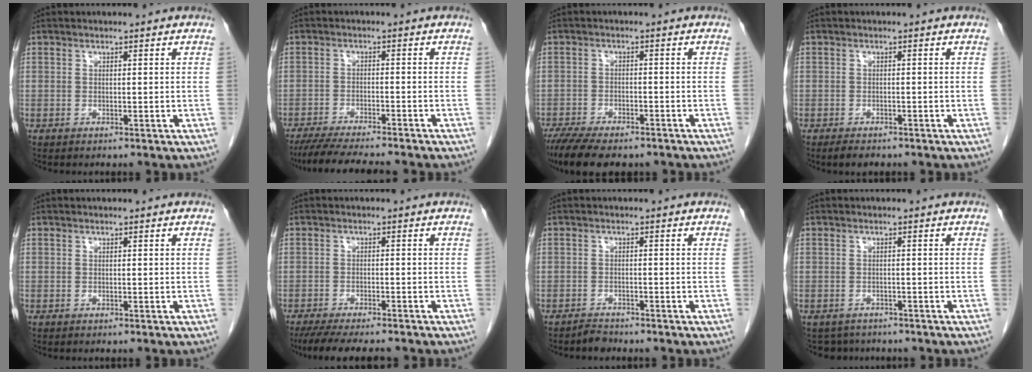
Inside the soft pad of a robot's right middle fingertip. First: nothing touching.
{"total": 11.4, "force": [-10.0, 0.6, 5.5], "torque": [-0.076, -0.020, -0.151]}
{"total": 11.8, "force": [-9.4, 3.8, 6.1], "torque": [-0.103, -0.009, -0.139]}
{"total": 2.3, "force": [-1.8, 0.9, 1.1], "torque": [-0.024, -0.005, -0.023]}
{"total": 0.0}
{"total": 10.3, "force": [-8.9, 1.6, 5.1], "torque": [-0.075, -0.018, -0.131]}
{"total": 1.4, "force": [-1.4, 0.2, -0.1], "torque": [0.001, -0.003, -0.024]}
{"total": 3.7, "force": [-3.2, 1.8, 0.0], "torque": [-0.002, 0.000, -0.046]}